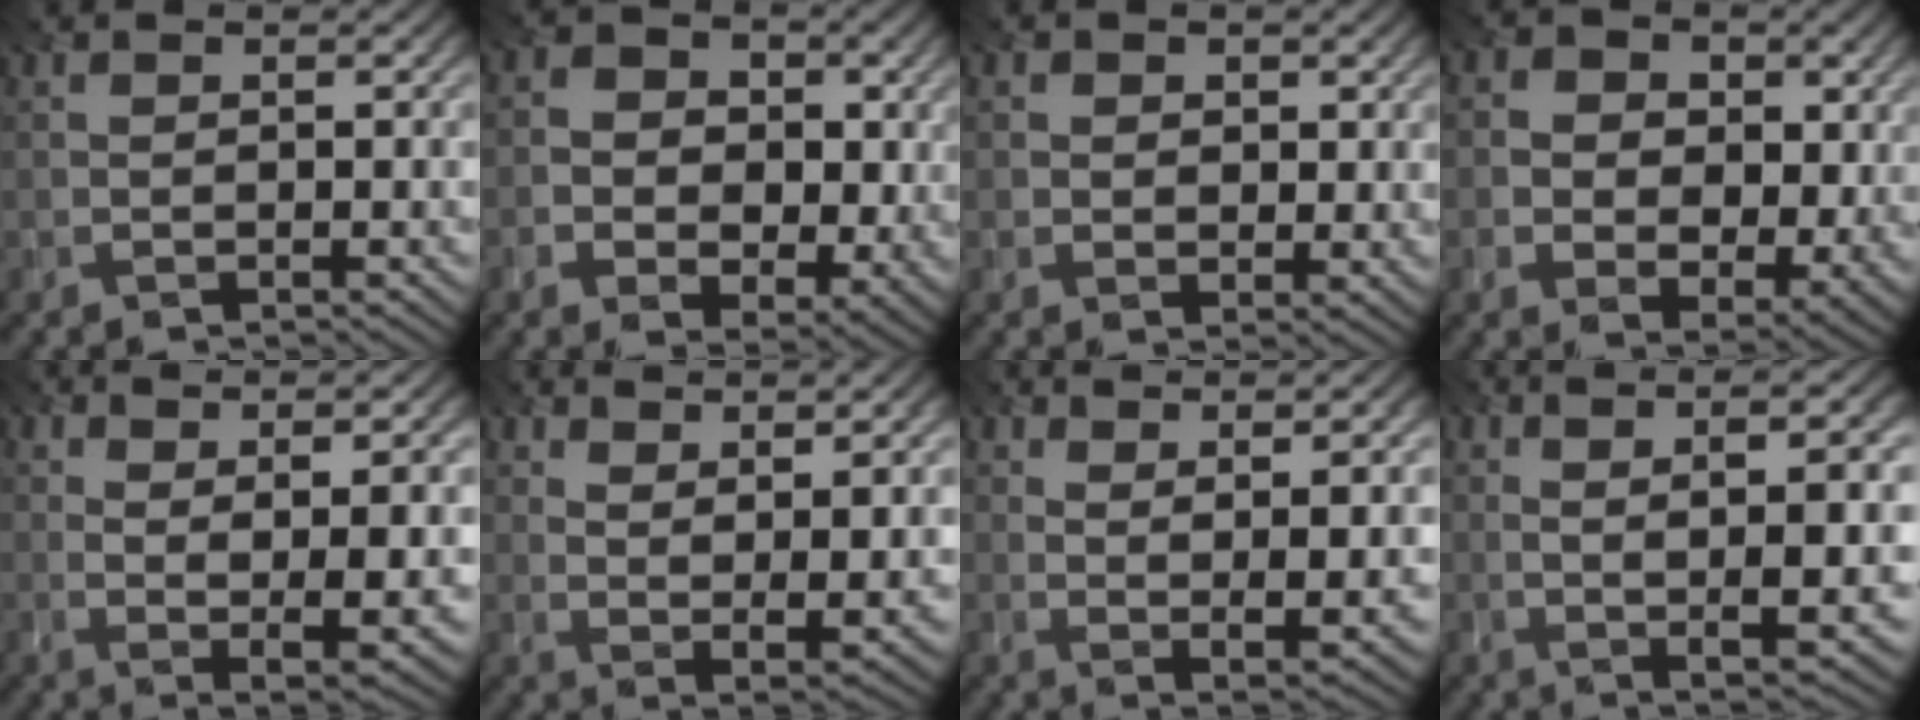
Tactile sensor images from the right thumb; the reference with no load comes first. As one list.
[{"total": 8.1, "force": [-0.5, 6.6, 4.8], "torque": [-0.104, -0.011, -0.010]}, {"total": 2.8, "force": [0.9, 2.3, 1.3], "torque": [-0.034, -0.004, 0.007]}, {"total": 9.1, "force": [1.3, 7.1, 5.5], "torque": [-0.127, -0.007, 0.021]}, {"total": 10.8, "force": [4.5, 3.3, 9.3], "torque": [-0.146, 0.013, 0.070]}, {"total": 11.3, "force": [7.6, 3.3, 7.7], "torque": [-0.139, 0.003, 0.114]}, {"total": 10.2, "force": [6.0, 2.4, 7.9], "torque": [-0.128, 0.005, 0.090]}, {"total": 10.1, "force": [1.8, 1.7, 9.8], "torque": [-0.157, 0.010, 0.038]}]